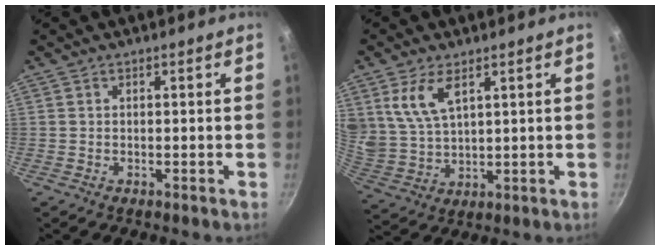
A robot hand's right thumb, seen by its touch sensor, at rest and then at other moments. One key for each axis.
{"total": 8.8, "fx": 4.3, "fy": 4.6, "fz": 6.2, "tx": -0.115, "ty": -0.025, "tz": 0.098}